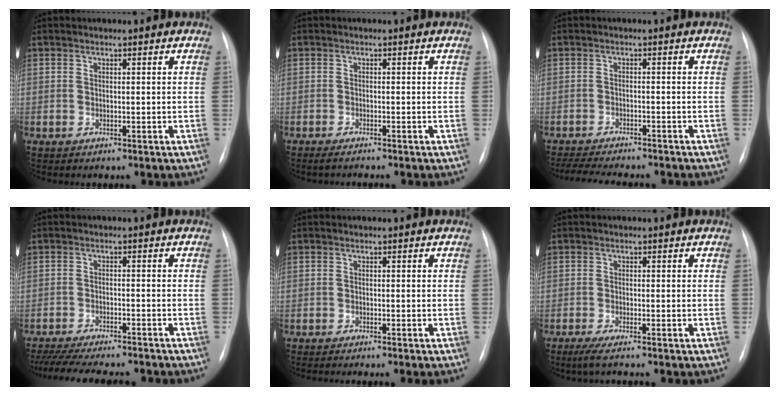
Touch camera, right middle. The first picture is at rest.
{"total": 1.8, "force": [-1.6, -0.2, 0.7], "torque": [-0.010, -0.002, -0.022]}
{"total": 11.7, "force": [-10.5, 2.0, 4.8], "torque": [-0.077, -0.009, -0.145]}
{"total": 16.2, "force": [-14.4, 2.9, 6.9], "torque": [-0.145, -0.021, -0.201]}
{"total": 3.7, "force": [-3.1, -0.5, 2.0], "torque": [-0.012, 0.000, -0.040]}
{"total": 3.1, "force": [-2.4, -0.3, 1.9], "torque": [-0.040, -0.008, -0.045]}